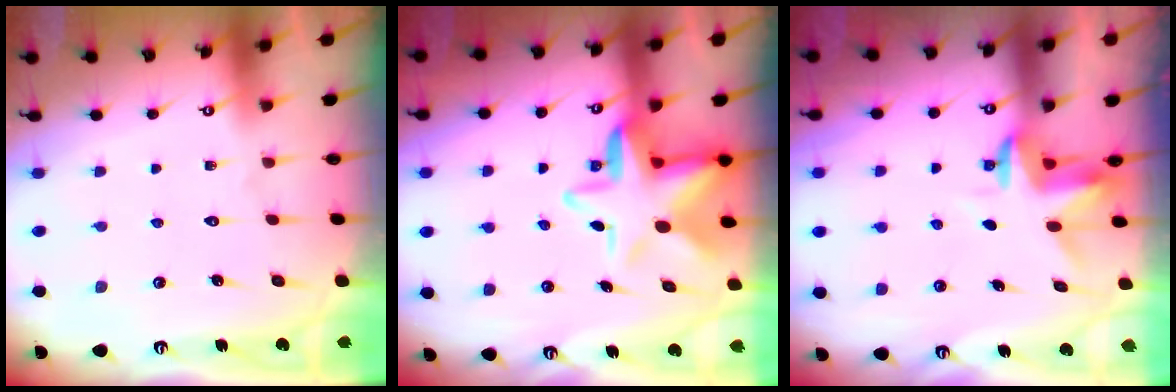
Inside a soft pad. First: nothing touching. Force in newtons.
{"total": 10.5, "press": 10.4, "slide": 1.6}
{"total": 3.6, "press": 3.5, "slide": 0.3}